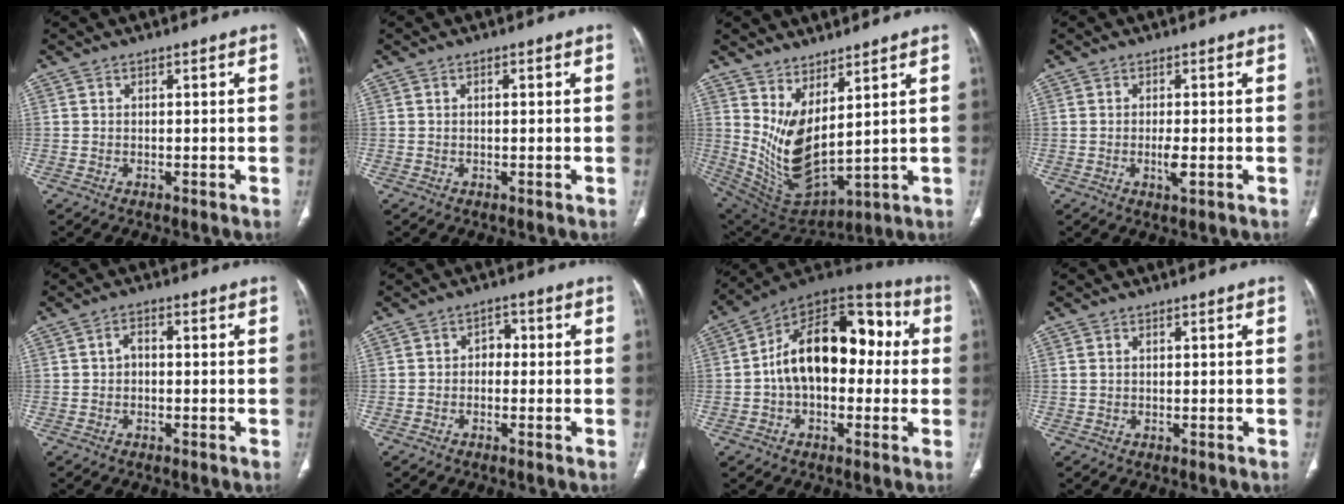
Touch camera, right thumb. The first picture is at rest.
{"total": 0.9, "force": [0.2, 0.3, 0.8], "torque": [-0.017, 0.006, 0.002]}
{"total": 12.3, "force": [4.9, 5.0, 10.1], "torque": [-0.193, -0.054, 0.122]}
{"total": 2.6, "force": [-0.5, 0.7, 2.5], "torque": [-0.052, -0.006, -0.010]}
{"total": 2.2, "force": [-0.1, 1.5, 1.6], "torque": [-0.022, 0.011, -0.008]}
{"total": 2.7, "force": [-0.4, 2.1, 1.7], "torque": [-0.010, 0.015, -0.017]}
{"total": 20.1, "force": [0.9, 12.4, 15.8], "torque": [-0.221, 0.053, 0.006]}
{"total": 0.8, "force": [0.3, 0.5, 0.6], "torque": [-0.017, 0.009, 0.012]}